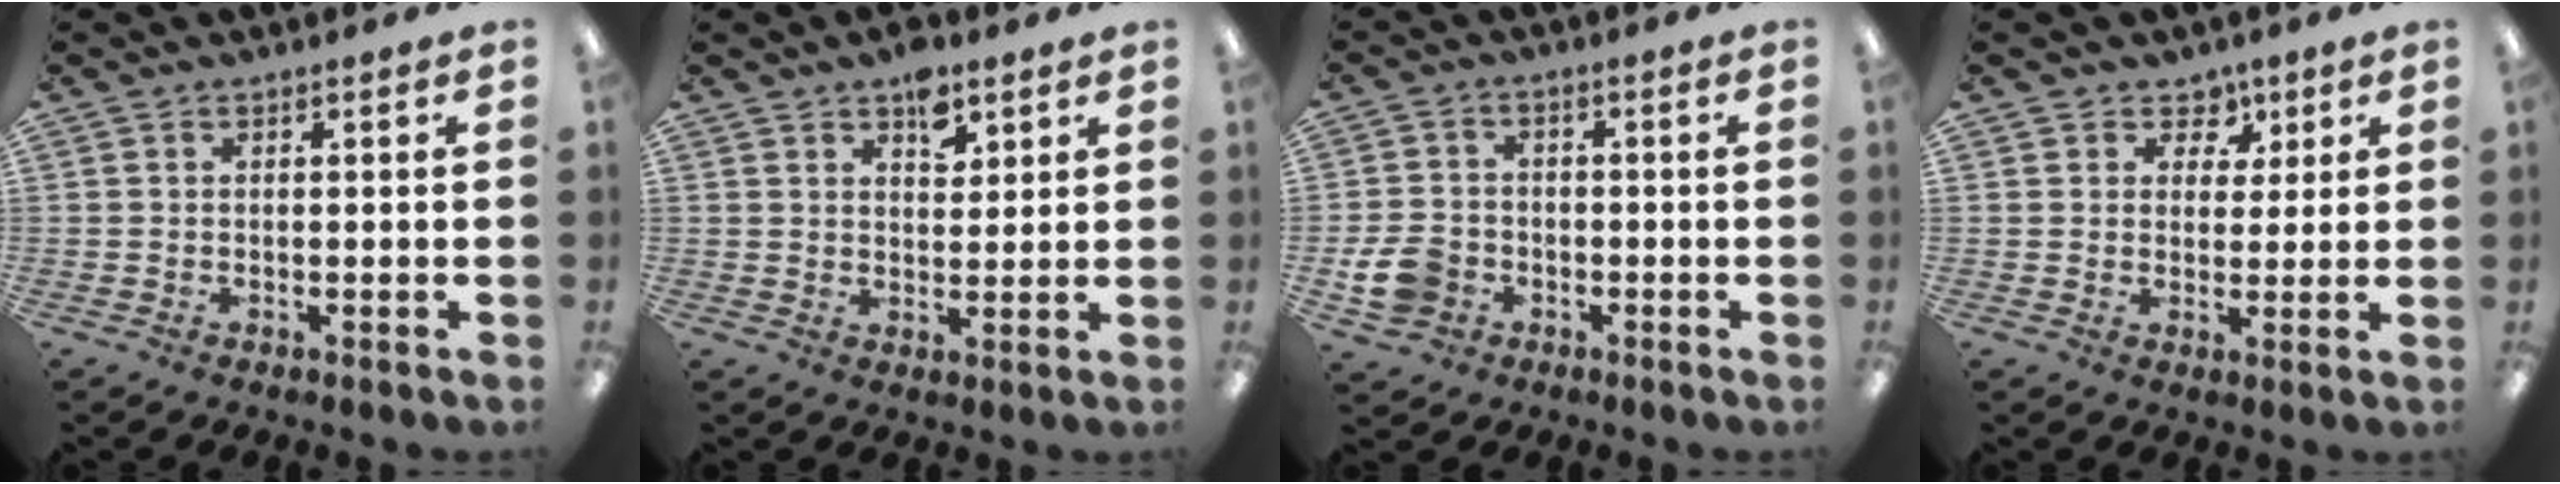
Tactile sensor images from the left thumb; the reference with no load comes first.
{"total": 6.5, "force": [4.2, 3.7, 3.3], "torque": [-0.028, -0.022, 0.069]}
{"total": 7.2, "force": [-2.5, 5.8, 3.3], "torque": [-0.072, 0.014, -0.046]}
{"total": 5.3, "force": [2.7, 4.5, 0.8], "torque": [-0.004, -0.011, 0.046]}